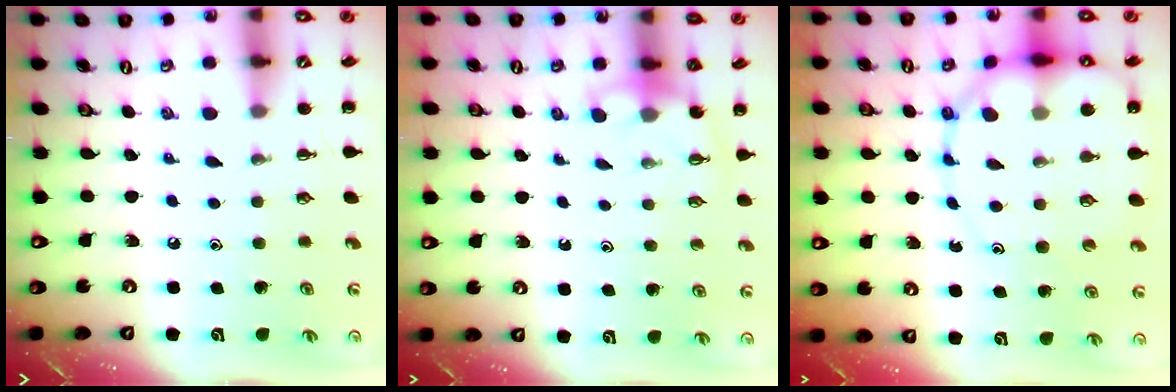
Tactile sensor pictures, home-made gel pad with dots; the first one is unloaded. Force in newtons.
{"total": 3.6, "press": 3.6, "slide": 0.3}
{"total": 14.7, "press": 14.4, "slide": 2.9}